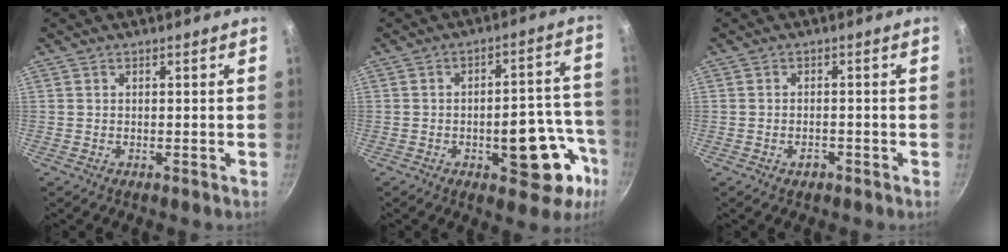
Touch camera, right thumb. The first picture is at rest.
{"total": 15.5, "force": [-5.9, 7.5, 12.2], "torque": [-0.089, 0.048, -0.073]}
{"total": 1.9, "force": [-1.1, 1.1, 1.0], "torque": [-0.011, 0.011, -0.015]}